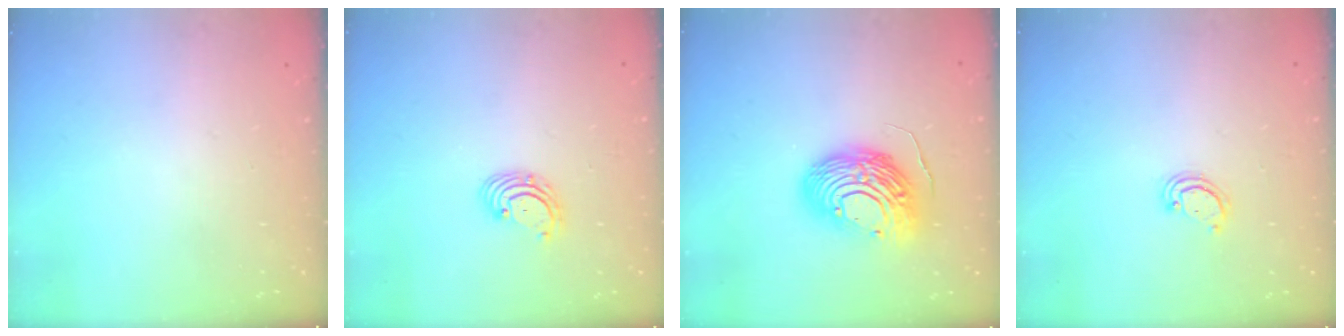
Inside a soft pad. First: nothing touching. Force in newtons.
{"total": 2.9, "press": 2.9, "slide": 0.3}
{"total": 14.7, "press": 14.7, "slide": 1.3}
{"total": 2.3, "press": 2.3, "slide": 0.3}